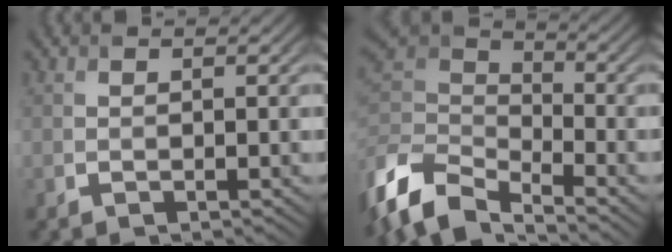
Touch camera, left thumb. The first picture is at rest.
{"total": 9.4, "force": [-5.3, 5.2, 5.9], "torque": [-0.146, -0.001, -0.117]}